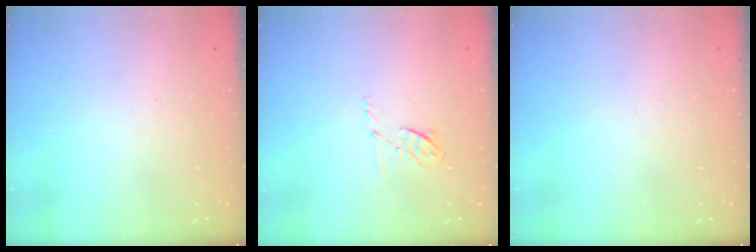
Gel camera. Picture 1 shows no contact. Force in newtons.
{"total": 5.7, "press": 5.6, "slide": 1.2}
{"total": 0.0}